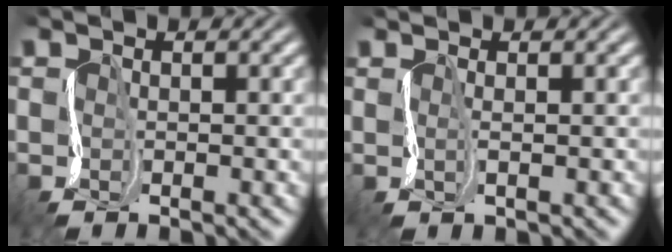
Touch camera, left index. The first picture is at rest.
{"total": 0.8, "force": [0.7, -0.3, -0.2], "torque": [-0.003, 0.000, 0.014]}